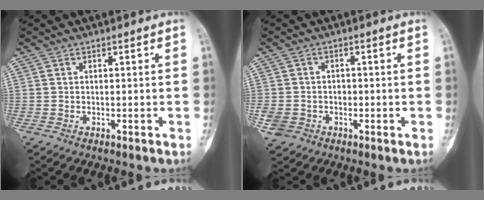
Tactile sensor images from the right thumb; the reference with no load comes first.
{"total": 4.5, "force": [-1.4, 3.9, 1.6], "torque": [-0.029, 0.013, -0.017]}